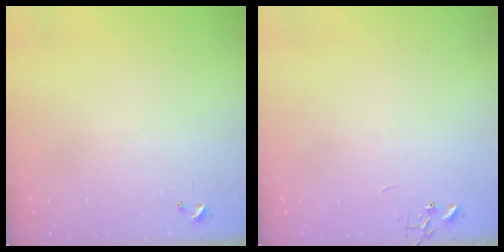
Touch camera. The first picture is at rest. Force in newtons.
{"total": 0.0}